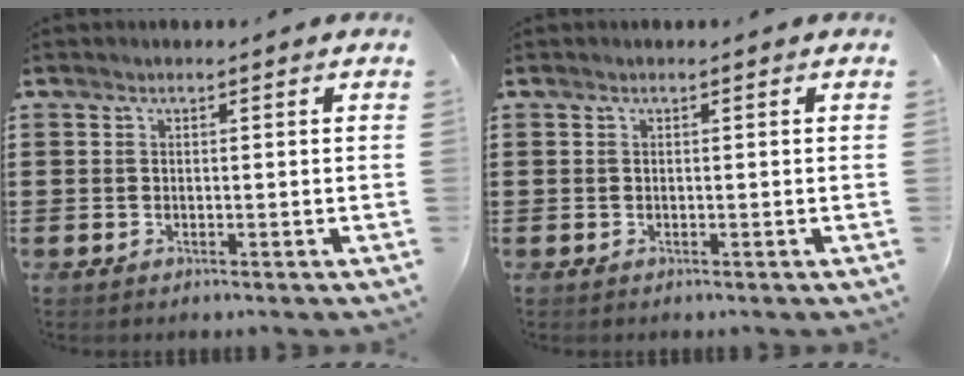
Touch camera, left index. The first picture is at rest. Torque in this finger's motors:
{"motor_torque": [-0.02, -0.02, 0.00, -0.01]}